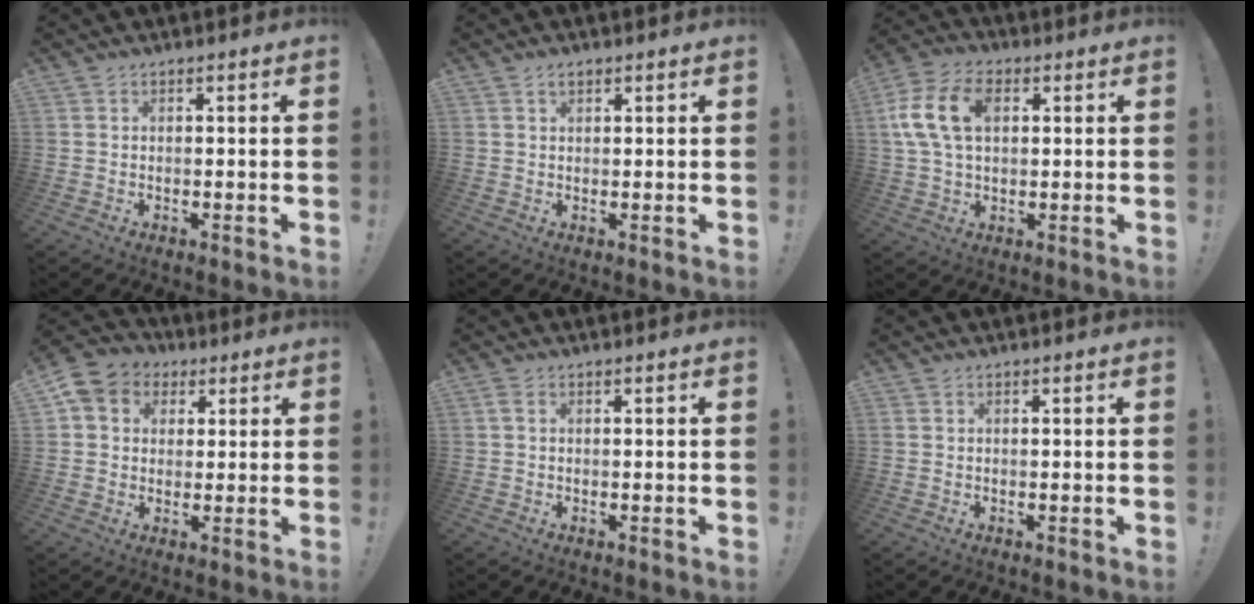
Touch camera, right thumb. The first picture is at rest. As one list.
[{"total": 1.6, "force": [1.0, 0.9, 0.9], "torque": [-0.014, -0.001, 0.018]}, {"total": 14.0, "force": [2.9, 8.9, 10.3], "torque": [-0.211, 0.006, 0.054]}, {"total": 7.7, "force": [1.9, 6.9, 3.0], "torque": [-0.054, 0.000, 0.039]}, {"total": 1.2, "force": [0.1, 0.5, 1.1], "torque": [-0.024, 0.004, 0.002]}, {"total": 0.0}]